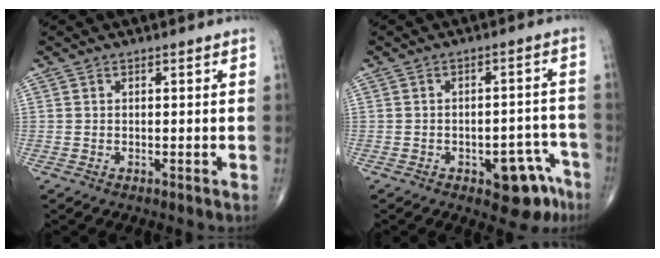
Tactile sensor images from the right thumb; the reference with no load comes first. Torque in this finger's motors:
{"motor_torque": [1.48, 1.32, 0.36, -0.65, 0.03]}